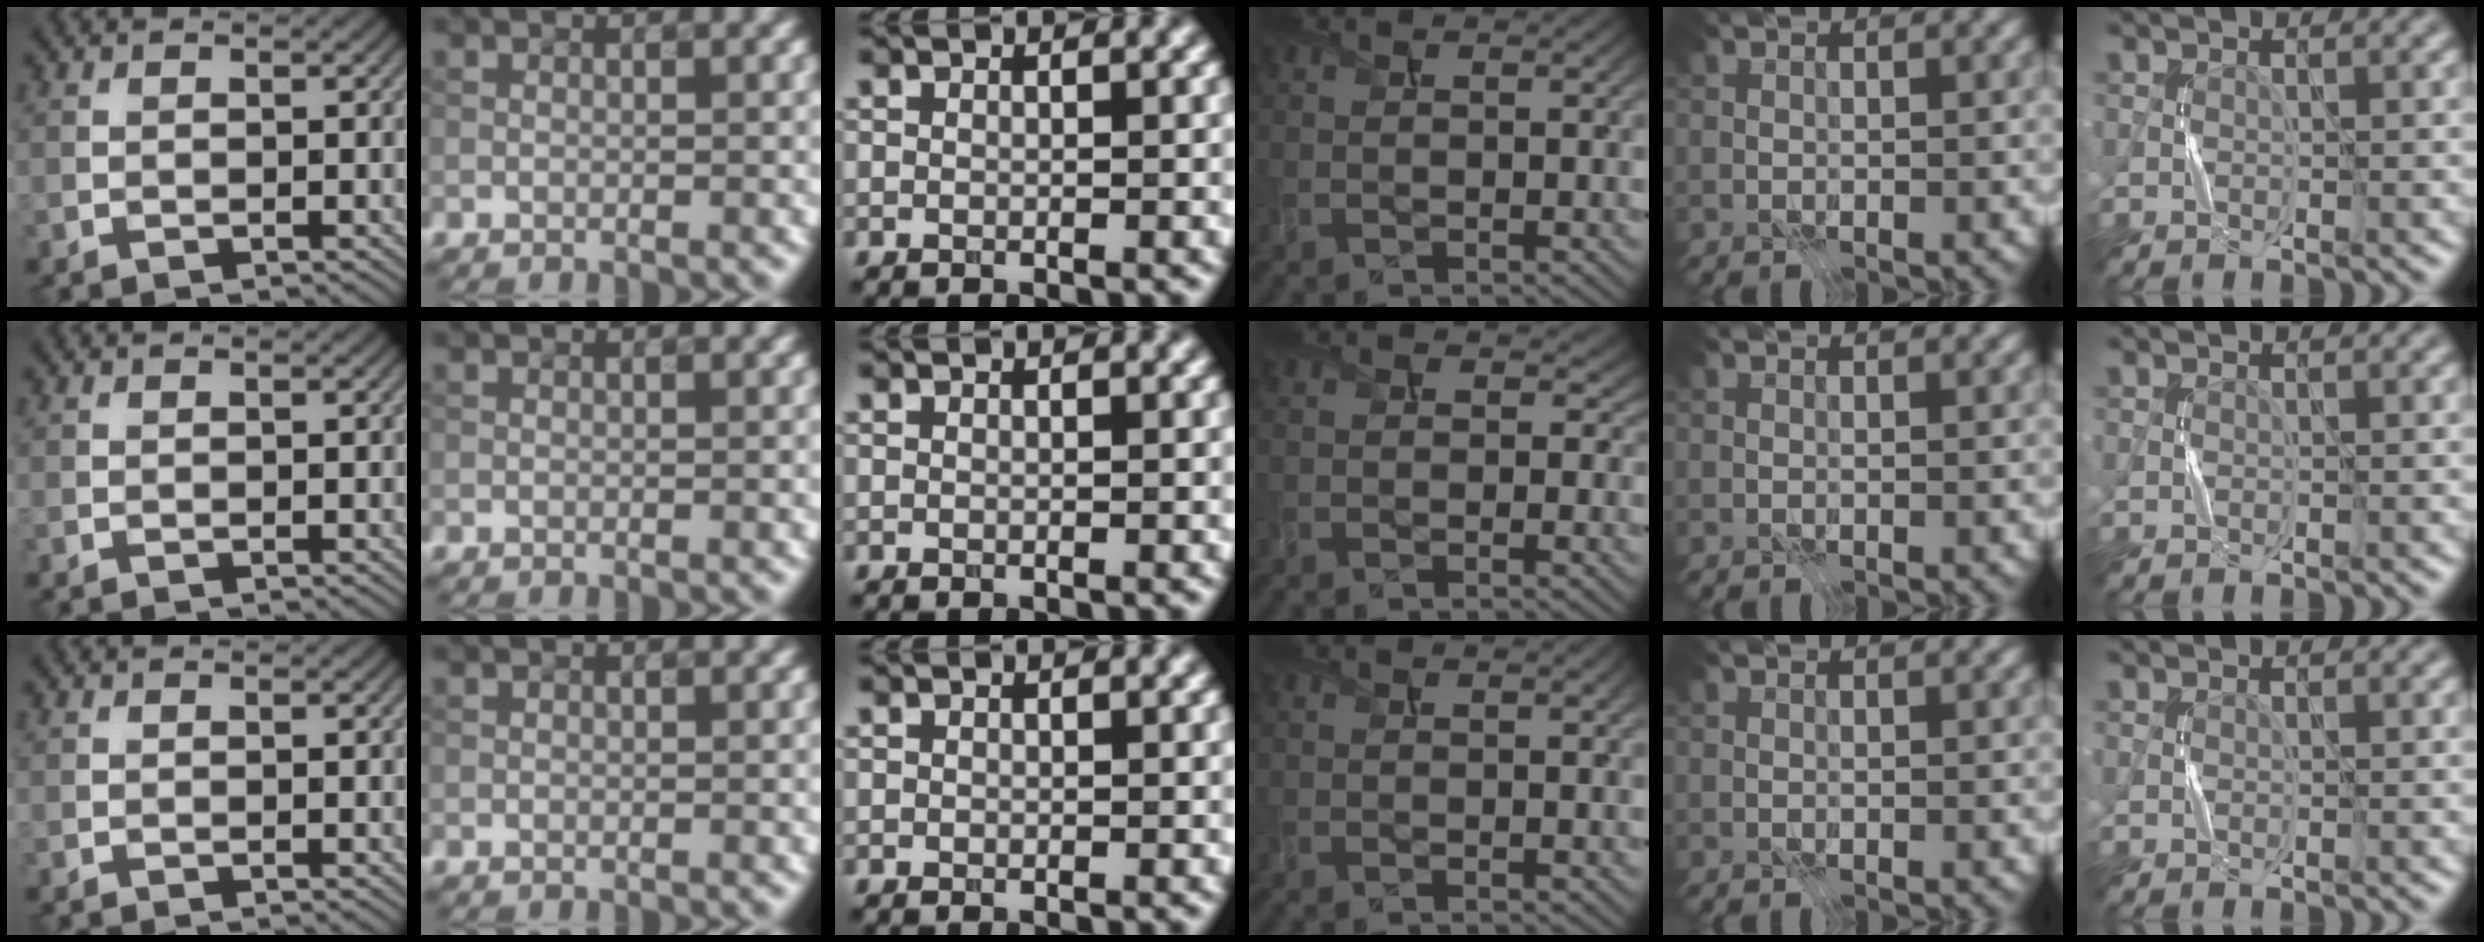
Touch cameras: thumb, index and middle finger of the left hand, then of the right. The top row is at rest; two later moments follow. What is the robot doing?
{"motion": "press", "object": "syringe"}